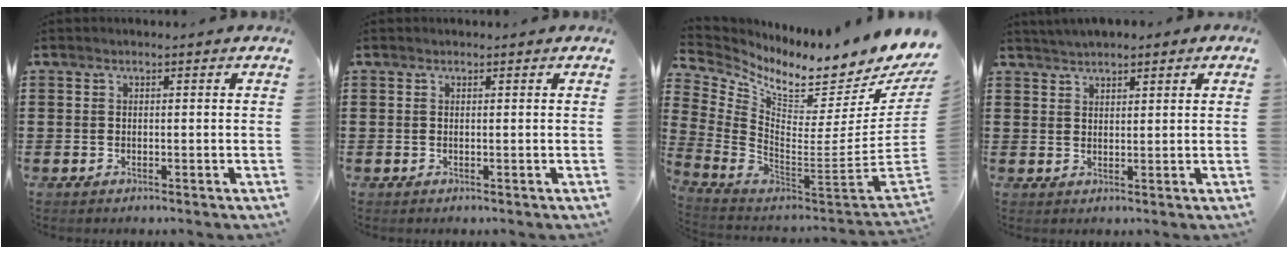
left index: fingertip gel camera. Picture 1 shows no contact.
{"total": 0.0}
{"total": 6.3, "force": [5.0, 1.2, 3.8], "torque": [-0.089, -0.061, 0.073]}
{"total": 2.2, "force": [2.1, 0.4, 0.4], "torque": [-0.013, 0.004, 0.040]}